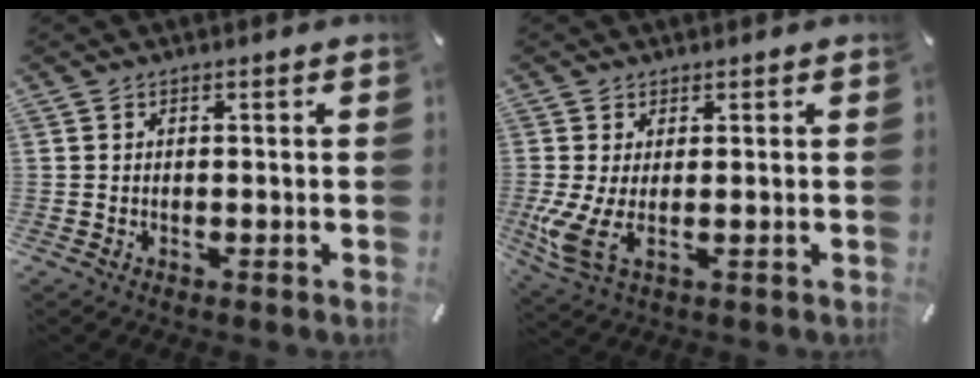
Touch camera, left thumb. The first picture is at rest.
{"total": 6.2, "force": [0.0, 2.6, 5.7], "torque": [-0.138, -0.020, 0.001]}